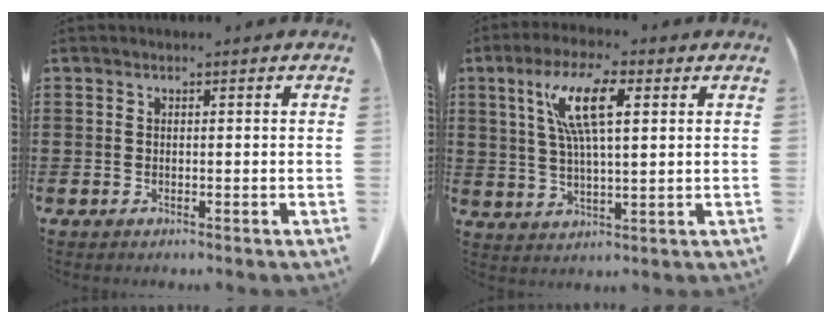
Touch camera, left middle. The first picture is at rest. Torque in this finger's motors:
{"motor_torque": [1.42, 0.72, 0.38, 0.21]}